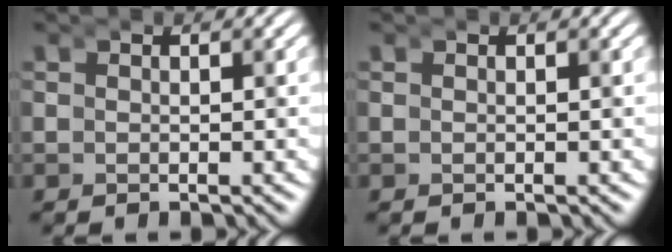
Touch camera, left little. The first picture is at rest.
{"total": 0.0}